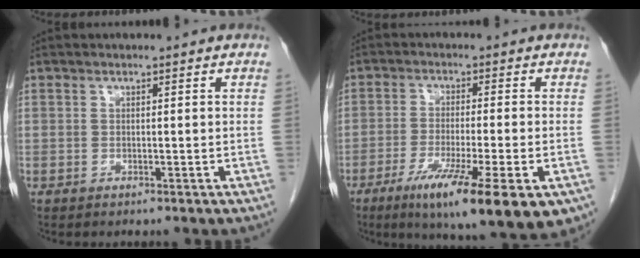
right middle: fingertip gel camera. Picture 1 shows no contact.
{"total": 15.6, "force": [-8.5, 1.7, 13.0], "torque": [-0.165, -0.037, -0.131]}